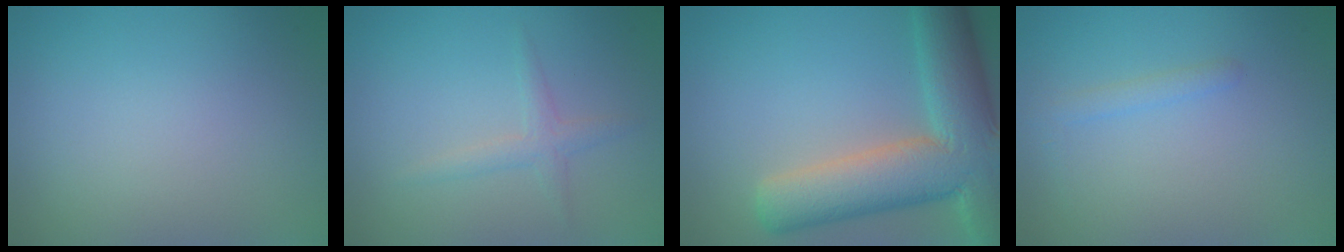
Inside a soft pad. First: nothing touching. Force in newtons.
{"total": 1.5, "press": 1.5, "slide": 0.0}
{"total": 11.0, "press": 11.0, "slide": 0.9}
{"total": 1.1, "press": 1.1, "slide": 0.0}